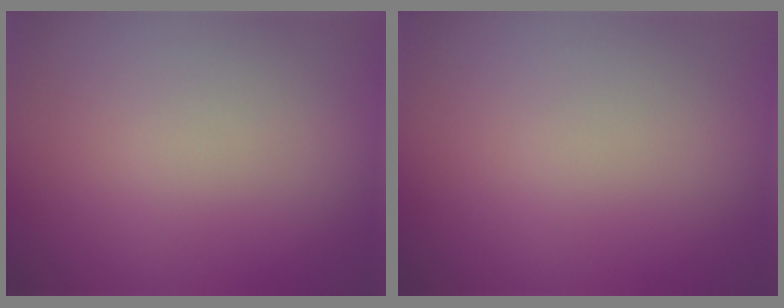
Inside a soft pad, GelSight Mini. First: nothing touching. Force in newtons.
{"total": 0.0}